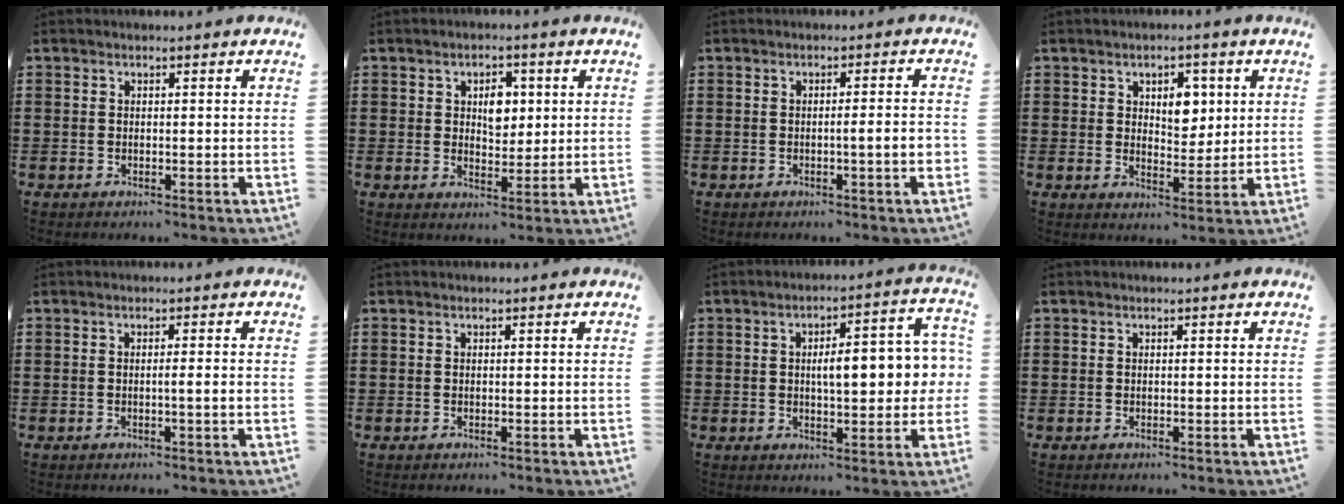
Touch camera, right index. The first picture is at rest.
{"total": 4.7, "force": [1.3, 2.9, 3.4], "torque": [-0.051, 0.004, 0.014]}
{"total": 3.2, "force": [-0.8, -0.1, 3.1], "torque": [-0.051, -0.006, -0.015]}
{"total": 5.0, "force": [1.8, 3.3, 3.3], "torque": [-0.053, 0.005, 0.024]}
{"total": 1.7, "force": [-0.3, -0.1, 1.6], "torque": [-0.028, -0.003, -0.007]}
{"total": 0.0}
{"total": 8.3, "force": [0.5, 3.1, 7.7], "torque": [-0.111, -0.005, -0.002]}
{"total": 0.0}